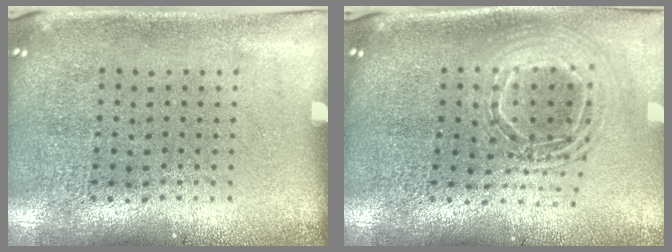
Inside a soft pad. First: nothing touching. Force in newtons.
{"total": 2.0, "press": 1.6, "slide": 1.2}